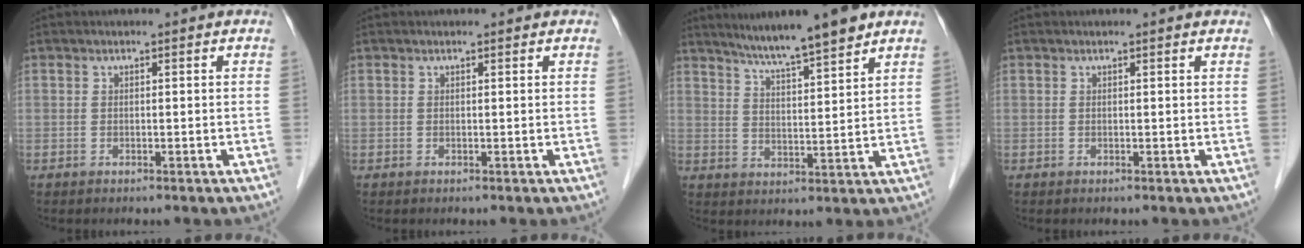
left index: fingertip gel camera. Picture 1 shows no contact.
{"total": 0.9, "force": [0.9, 0.3, 0.2], "torque": [-0.010, 0.007, 0.011]}
{"total": 9.9, "force": [8.1, -0.2, 5.7], "torque": [-0.091, 0.009, 0.129]}
{"total": 1.5, "force": [1.4, 0.2, 0.3], "torque": [-0.014, 0.008, 0.013]}